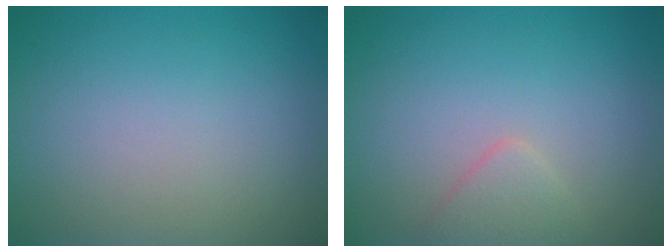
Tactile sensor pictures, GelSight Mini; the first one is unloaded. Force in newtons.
{"total": 1.7, "press": 1.6, "slide": 0.1}